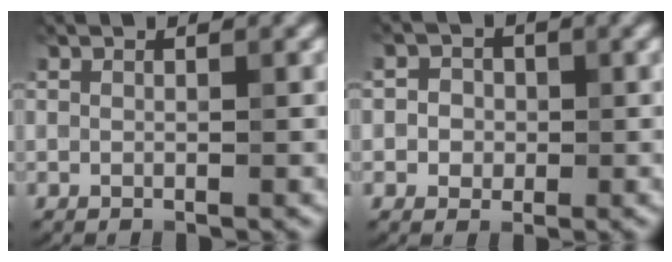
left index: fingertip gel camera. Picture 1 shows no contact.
{"total": 2.3, "force": [0.0, 2.1, 0.9], "torque": [0.006, 0.002, -0.013]}